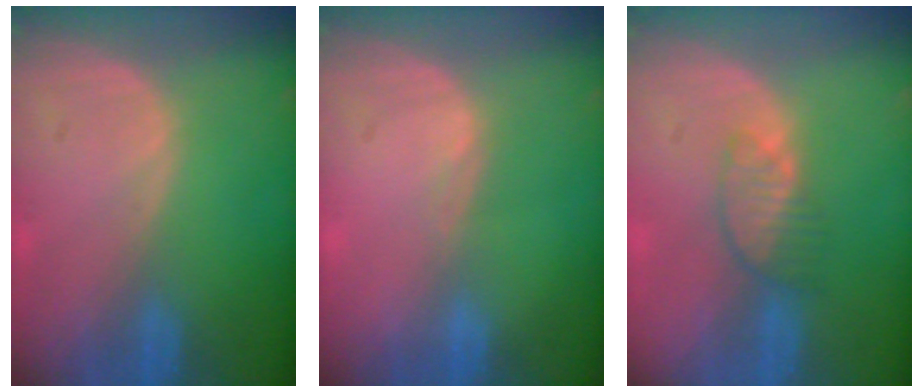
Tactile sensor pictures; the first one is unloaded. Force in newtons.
{"total": 0.6, "press": 0.5, "slide": 0.4}
{"total": 3.6, "press": 3.5, "slide": 1.1}